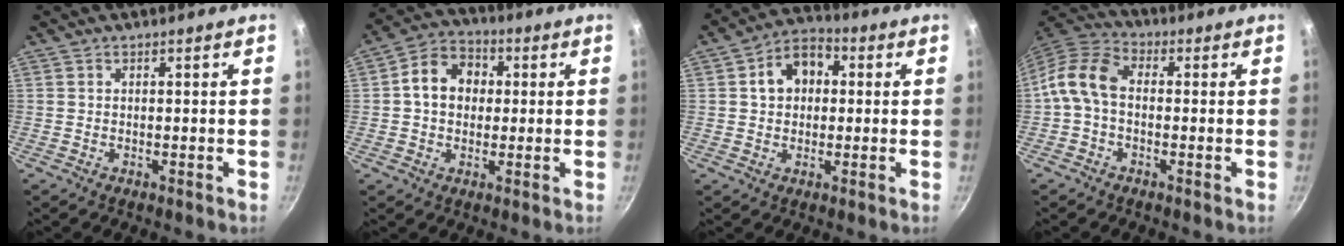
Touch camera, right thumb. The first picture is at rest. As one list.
[{"total": 9.7, "force": [1.0, 7.8, 5.7], "torque": [-0.066, 0.022, -0.001]}, {"total": 9.0, "force": [1.6, 6.8, 5.8], "torque": [-0.057, 0.021, 0.012]}, {"total": 8.5, "force": [-0.7, 5.8, 6.3], "torque": [-0.122, 0.034, -0.032]}]